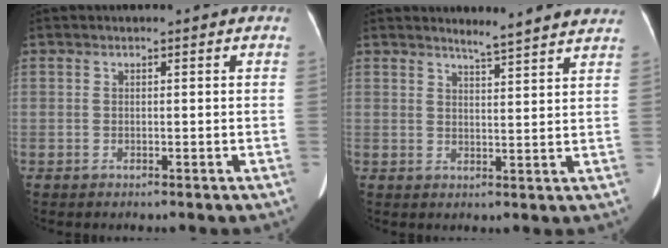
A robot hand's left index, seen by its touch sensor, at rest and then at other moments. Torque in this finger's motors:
{"motor_torque": [-0.41, -0.36, 0.03, 0.04]}